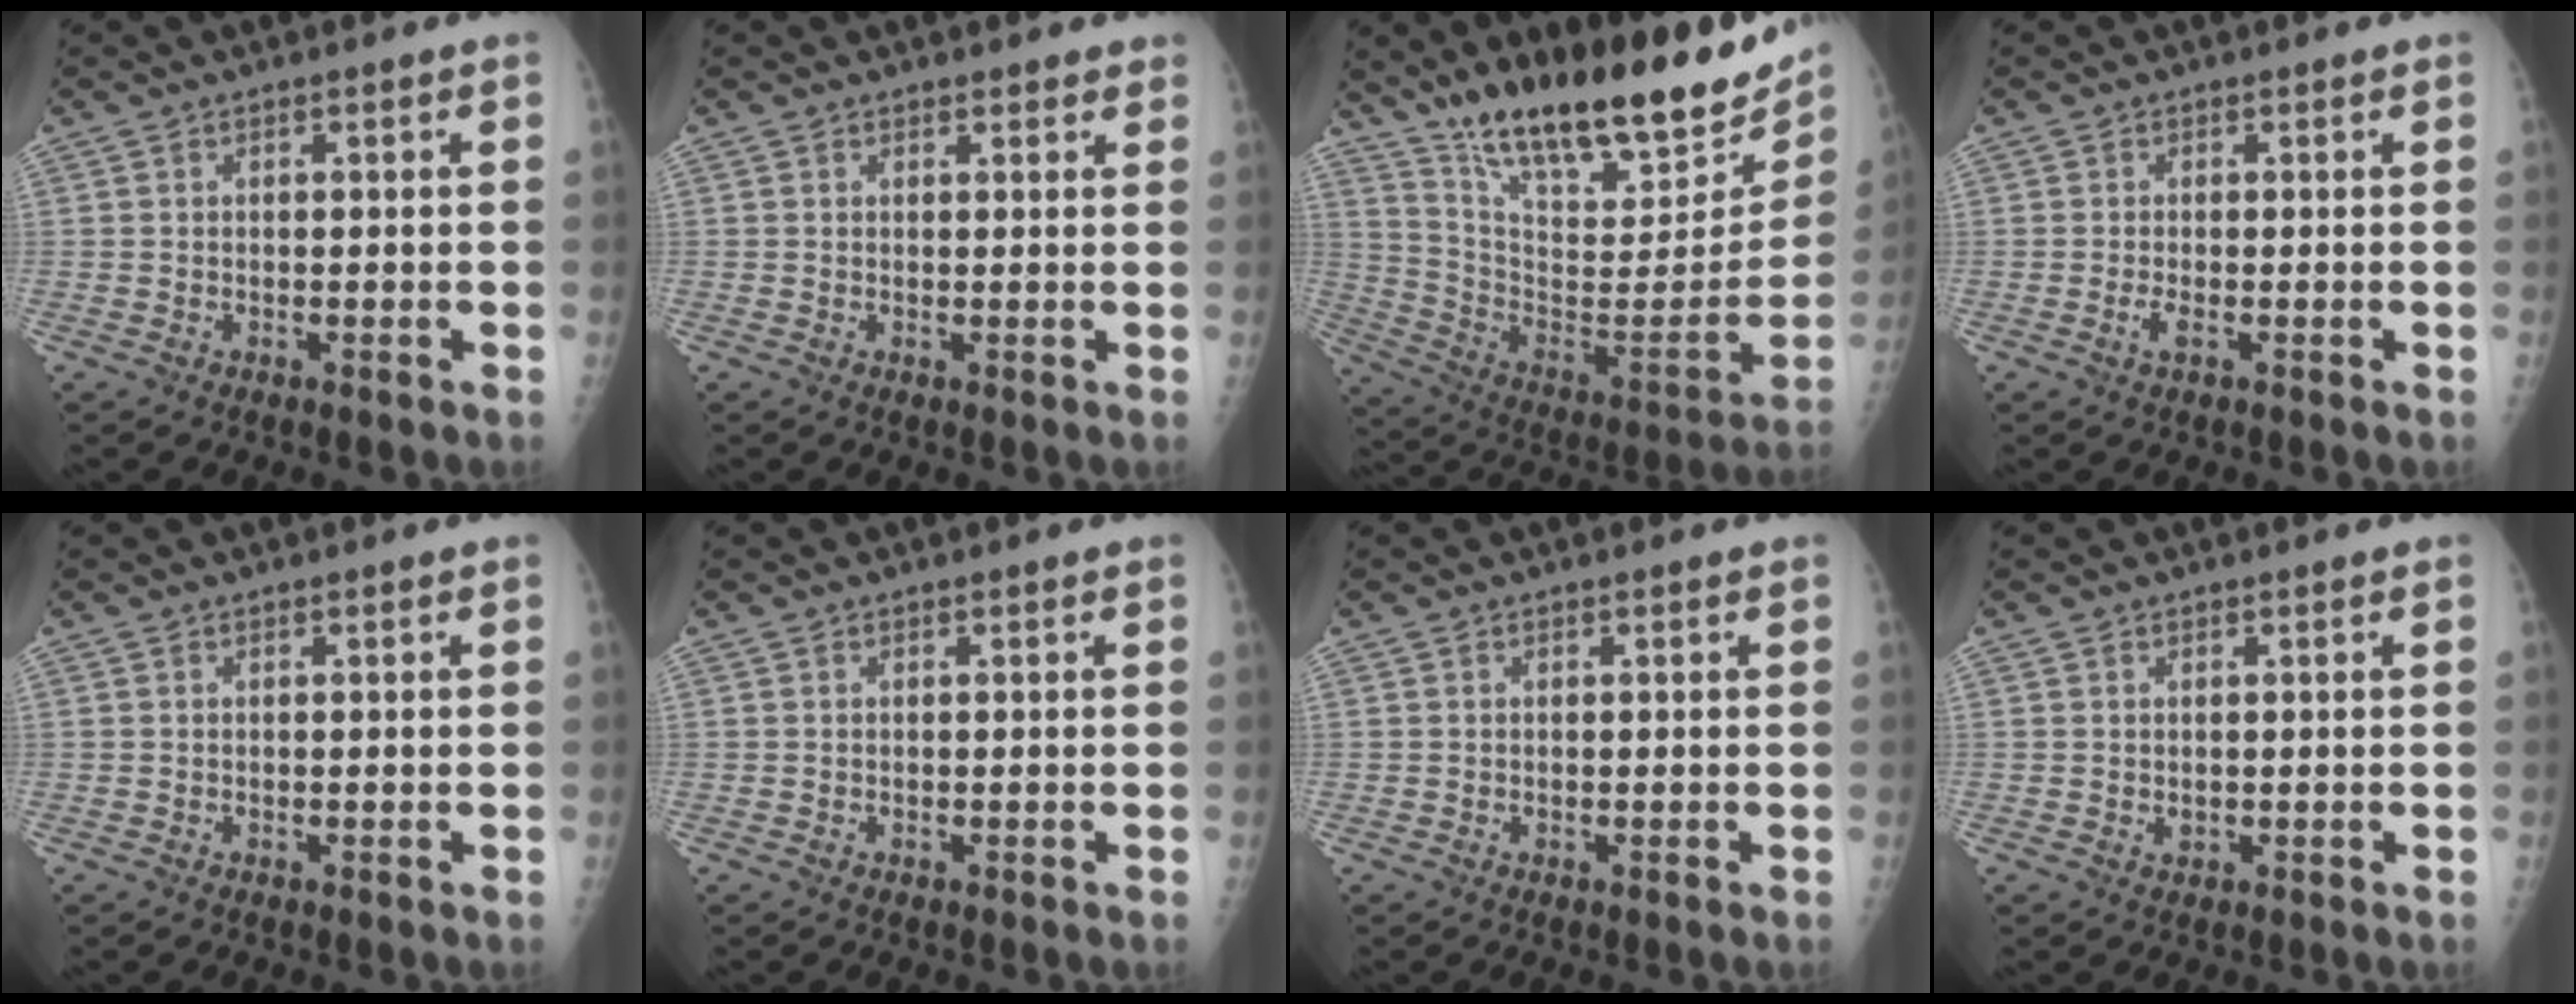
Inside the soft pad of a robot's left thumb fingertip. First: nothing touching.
{"total": 1.6, "force": [1.4, 0.7, 0.3], "torque": [0.013, -0.005, 0.013]}
{"total": 28.7, "force": [20.6, 8.7, 18.0], "torque": [-0.257, -0.081, 0.333]}
{"total": 1.4, "force": [-0.3, 0.5, 1.3], "torque": [-0.029, -0.002, -0.007]}
{"total": 0.0}
{"total": 0.0}
{"total": 0.0}
{"total": 0.9, "force": [0.3, 0.7, 0.4], "torque": [-0.002, -0.002, 0.005]}